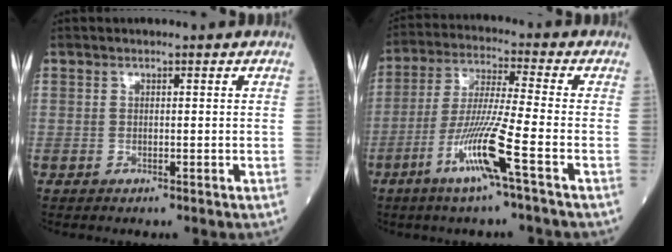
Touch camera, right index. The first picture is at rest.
{"total": 10.8, "force": [-5.0, -1.3, 9.4], "torque": [-0.186, -0.015, -0.101]}